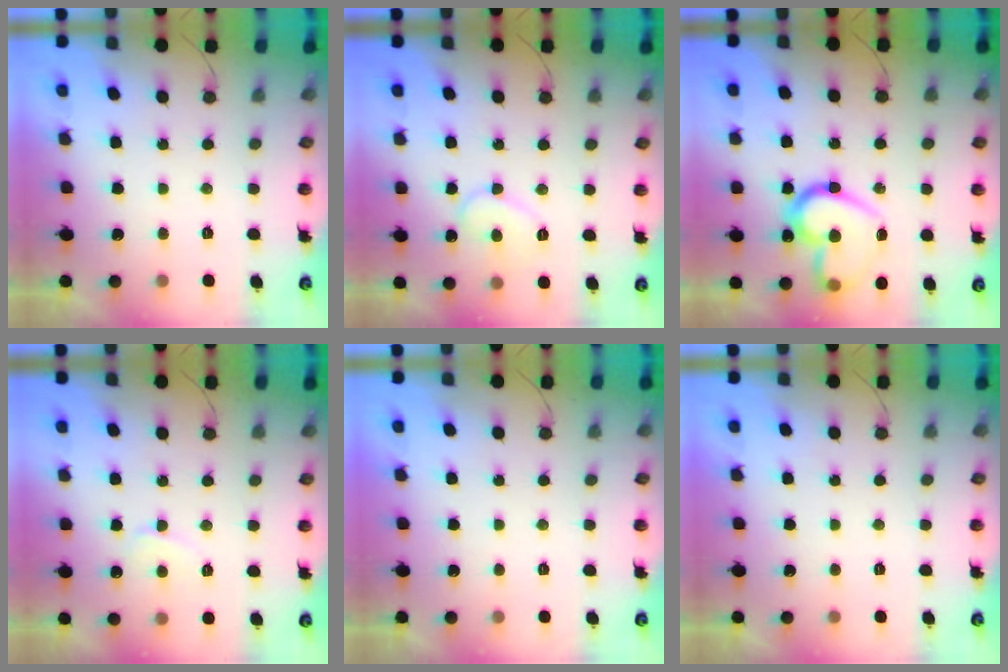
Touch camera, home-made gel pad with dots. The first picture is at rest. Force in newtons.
{"total": 8.3, "press": 8.2, "slide": 0.6}
{"total": 19.4, "press": 19.3, "slide": 2.0}
{"total": 4.6, "press": 4.6, "slide": 0.5}
{"total": 1.8, "press": 1.8, "slide": 0.0}
{"total": 1.8, "press": 1.7, "slide": 0.1}